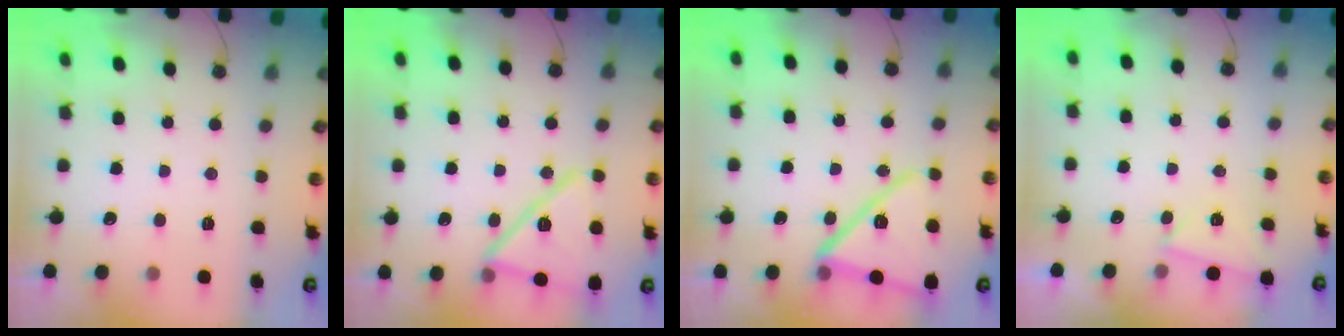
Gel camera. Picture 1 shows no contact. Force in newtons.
{"total": 16.4, "press": 15.9, "slide": 4.1}
{"total": 16.0, "press": 14.6, "slide": 6.4}
{"total": 2.4, "press": 2.3, "slide": 0.6}